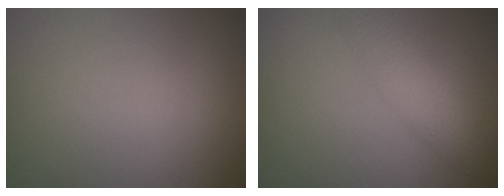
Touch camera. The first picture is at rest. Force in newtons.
{"total": 4.1, "press": 4.1, "slide": 0.0}